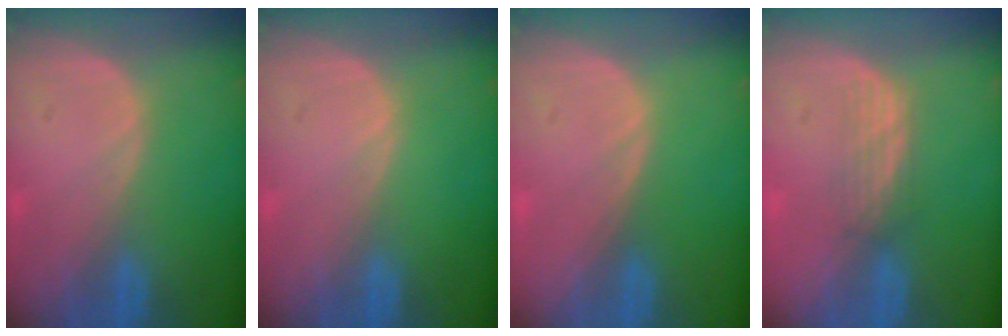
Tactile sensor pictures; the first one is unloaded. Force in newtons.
{"total": 0.0}
{"total": 0.0}
{"total": 2.9, "press": 2.6, "slide": 1.4}